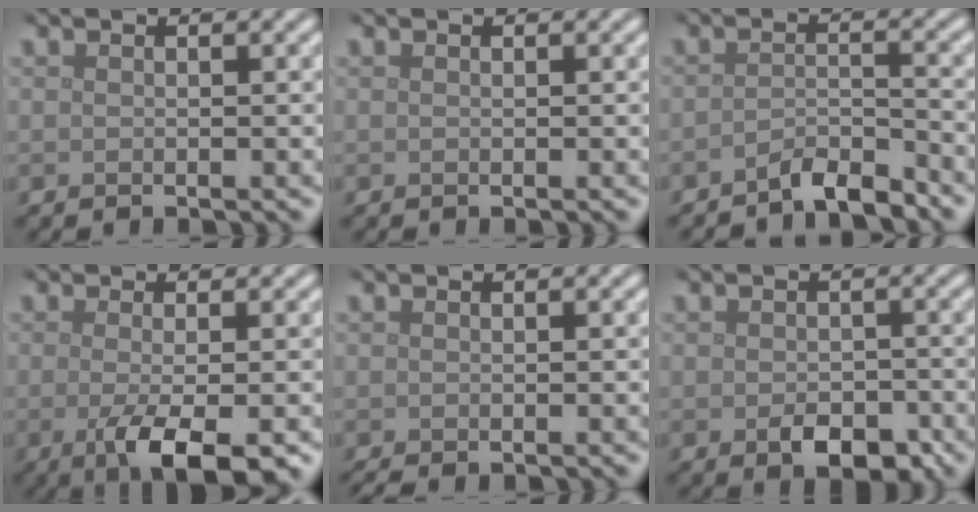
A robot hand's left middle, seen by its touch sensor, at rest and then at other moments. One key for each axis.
{"total": 0.0}
{"total": 2.7, "fx": -2.4, "fy": 0.4, "fz": 1.1, "tx": -0.021, "ty": 0.004, "tz": -0.048}
{"total": 4.8, "fx": -1.4, "fy": 1.3, "fz": 4.4, "tx": -0.072, "ty": -0.006, "tz": -0.027}
{"total": 0.7, "fx": -0.5, "fy": 0.2, "fz": 0.5, "tx": -0.011, "ty": -0.003, "tz": -0.003}
{"total": 3.1, "fx": -1.1, "fy": 1.9, "fz": 2.1, "tx": -0.037, "ty": -0.010, "tz": -0.017}